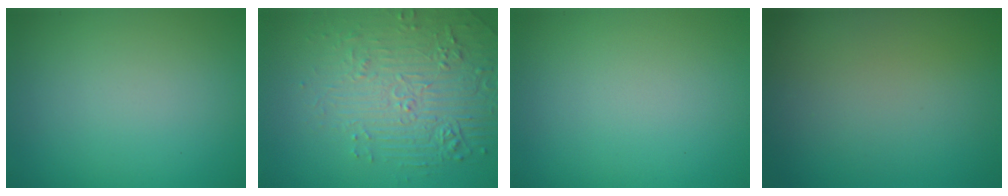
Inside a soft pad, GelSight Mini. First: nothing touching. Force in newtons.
{"total": 4.4, "press": 4.1, "slide": 1.7}
{"total": 0.0}
{"total": 0.0}